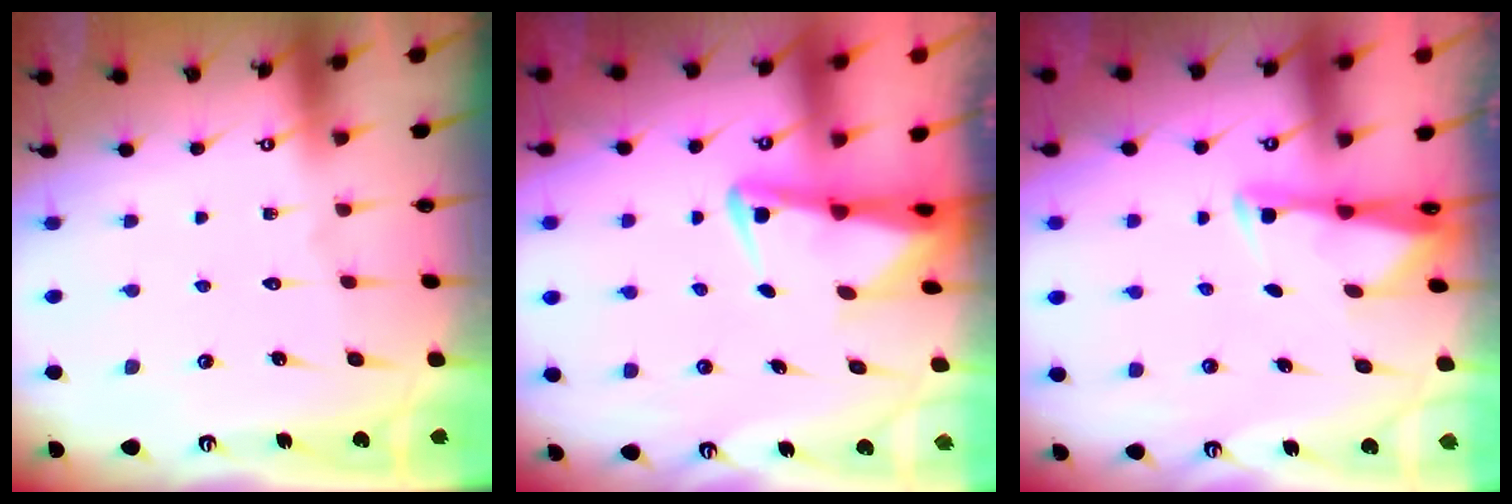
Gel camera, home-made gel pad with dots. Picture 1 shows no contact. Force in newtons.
{"total": 3.2, "press": 3.1, "slide": 0.6}
{"total": 2.6, "press": 2.6, "slide": 0.4}